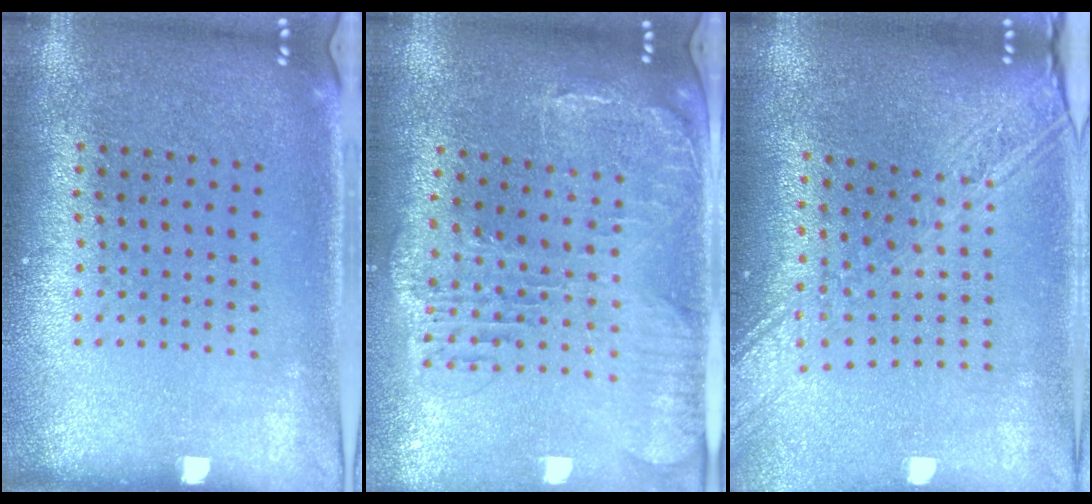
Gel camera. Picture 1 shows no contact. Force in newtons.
{"total": 1.6, "press": 1.5, "slide": 0.4}
{"total": 2.5, "press": 2.1, "slide": 1.4}